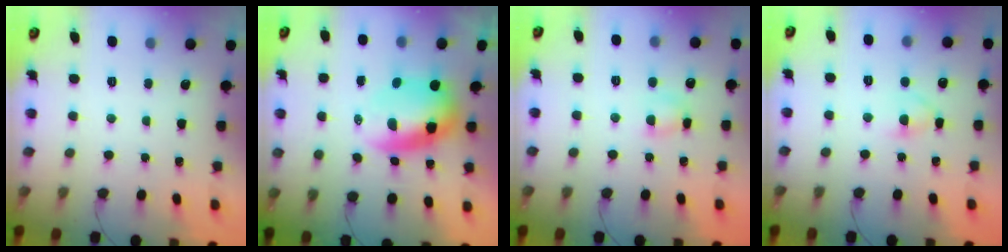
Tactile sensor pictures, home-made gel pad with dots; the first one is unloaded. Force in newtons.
{"total": 8.9, "press": 8.6, "slide": 2.5}
{"total": 4.4, "press": 4.3, "slide": 1.0}
{"total": 3.8, "press": 3.6, "slide": 1.3}